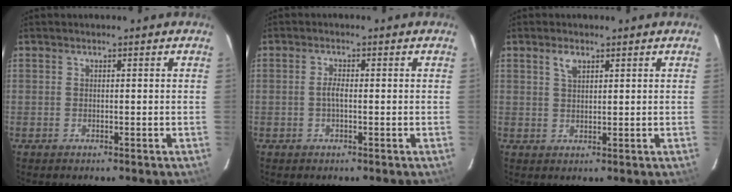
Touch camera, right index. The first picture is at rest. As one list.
[{"total": 1.7, "force": [-0.3, 0.5, 1.6], "torque": [-0.033, 0.004, -0.008]}, {"total": 2.5, "force": [1.5, 1.2, 1.6], "torque": [-0.029, 0.006, 0.028]}]